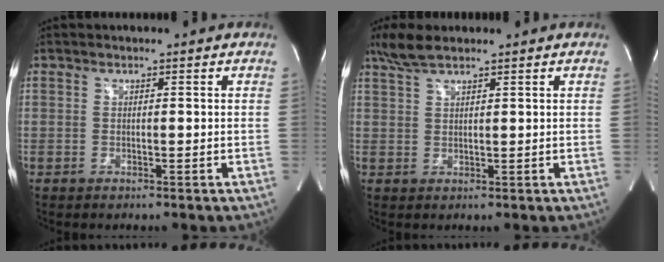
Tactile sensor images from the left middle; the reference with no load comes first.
{"total": 3.8, "force": [3.1, 0.5, 2.1], "torque": [-0.055, 0.013, 0.068]}